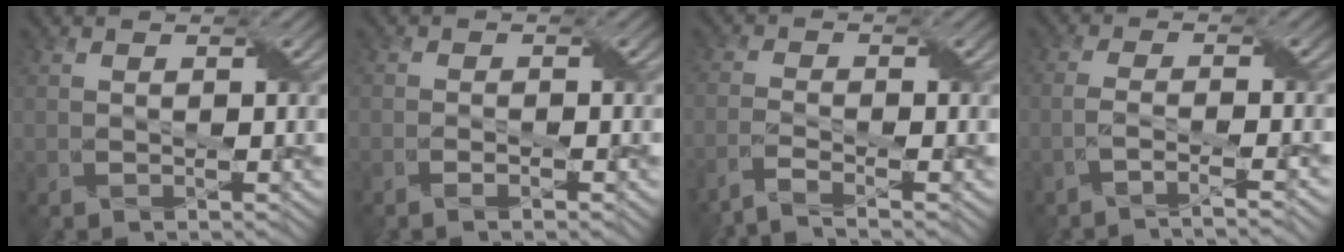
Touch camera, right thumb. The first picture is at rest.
{"total": 1.9, "force": [-1.3, 0.1, 1.3], "torque": [-0.025, 0.008, -0.030]}
{"total": 3.7, "force": [-2.9, 0.5, 2.2], "torque": [-0.034, 0.003, -0.069]}
{"total": 4.3, "force": [-2.8, 0.6, 3.2], "torque": [-0.046, 0.008, -0.064]}